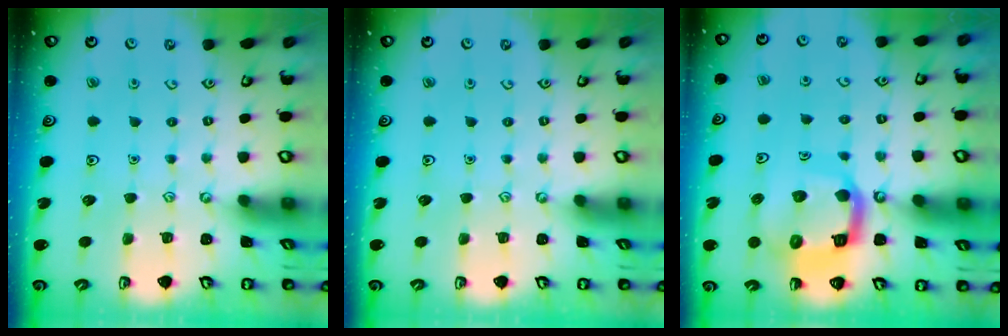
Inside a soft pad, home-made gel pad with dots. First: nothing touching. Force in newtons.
{"total": 0.0}
{"total": 14.3, "press": 14.2, "slide": 1.8}